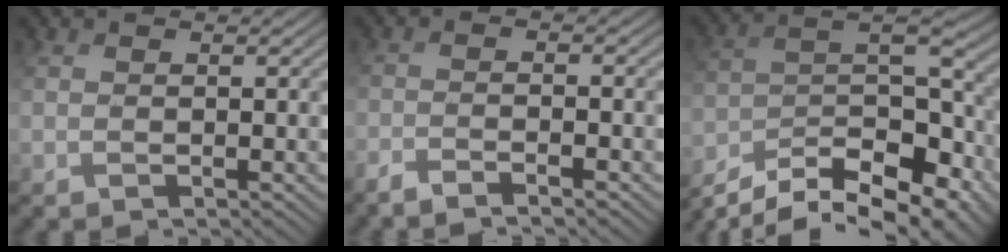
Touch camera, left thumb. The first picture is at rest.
{"total": 3.4, "force": [-2.9, 0.4, 1.9], "torque": [-0.036, -0.002, -0.062]}
{"total": 15.2, "force": [-11.7, 4.6, 8.5], "torque": [-0.195, -0.019, -0.180]}